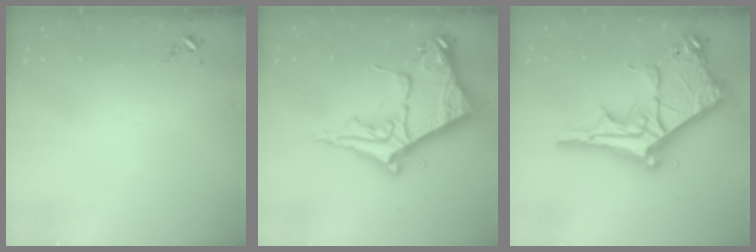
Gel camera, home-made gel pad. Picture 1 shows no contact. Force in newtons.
{"total": 10.2, "press": 10.2, "slide": 1.1}
{"total": 11.6, "press": 11.6, "slide": 1.2}